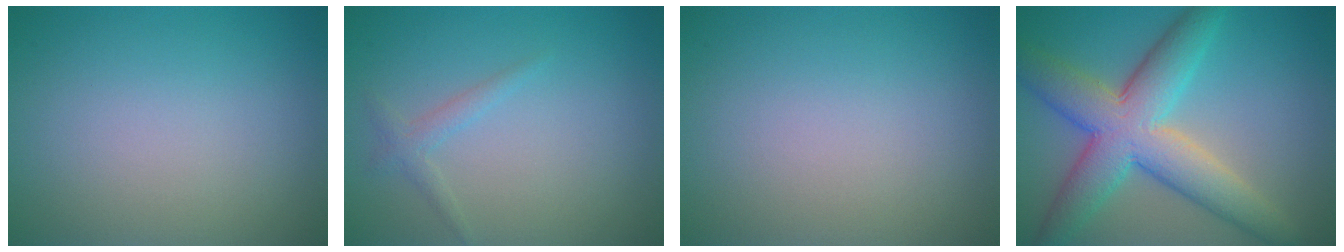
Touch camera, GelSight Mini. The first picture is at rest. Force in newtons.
{"total": 1.2, "press": 1.2, "slide": 0.1}
{"total": 0.0}
{"total": 8.7, "press": 8.7, "slide": 0.4}